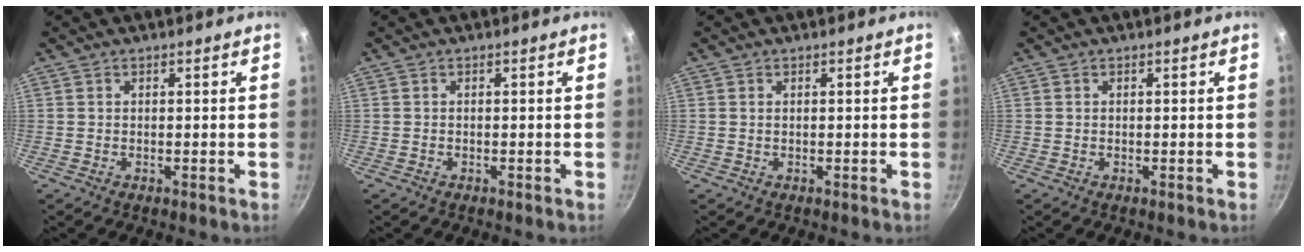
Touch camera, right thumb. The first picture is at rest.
{"total": 0.0}
{"total": 0.0}
{"total": 0.0}